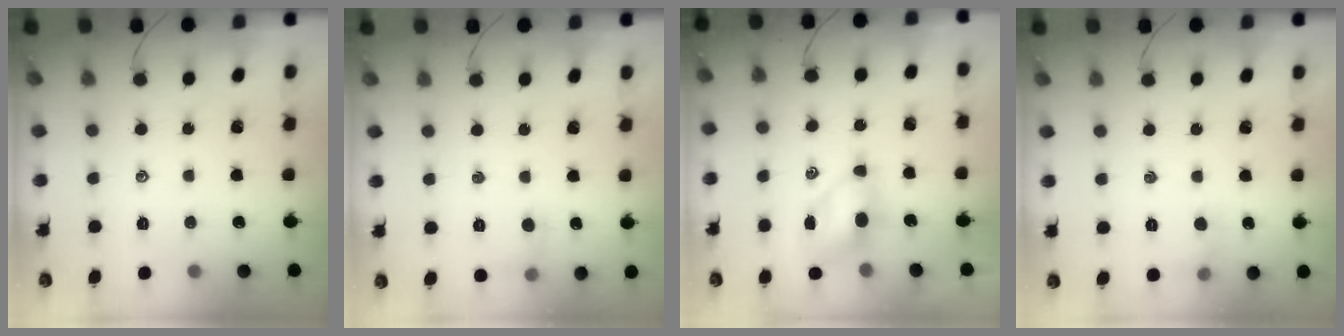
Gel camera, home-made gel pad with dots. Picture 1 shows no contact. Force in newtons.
{"total": 4.9, "press": 4.6, "slide": 1.6}
{"total": 6.6, "press": 6.5, "slide": 1.0}
{"total": 3.4, "press": 3.2, "slide": 1.2}